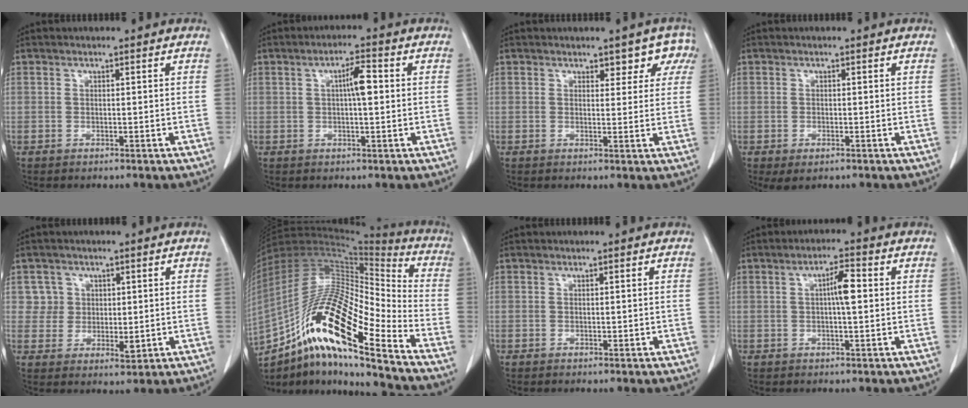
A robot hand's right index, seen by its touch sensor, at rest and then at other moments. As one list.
[{"total": 4.2, "force": [0.6, 0.7, 4.1], "torque": [-0.068, 0.008, 0.006]}, {"total": 4.0, "force": [2.6, 2.5, 1.8], "torque": [0.003, 0.004, 0.023]}, {"total": 2.2, "force": [-1.0, 1.0, 1.6], "torque": [-0.030, -0.005, -0.007]}, {"total": 4.7, "force": [1.6, 4.4, 0.6], "torque": [-0.001, -0.001, 0.032]}, {"total": 22.9, "force": [-13.4, 3.7, 18.3], "torque": [-0.361, -0.007, -0.239]}, {"total": 0.6, "force": [0.0, 0.3, 0.5], "torque": [-0.006, -0.001, 0.003]}, {"total": 4.3, "force": [0.5, 0.7, 4.2], "torque": [-0.072, 0.008, 0.006]}]